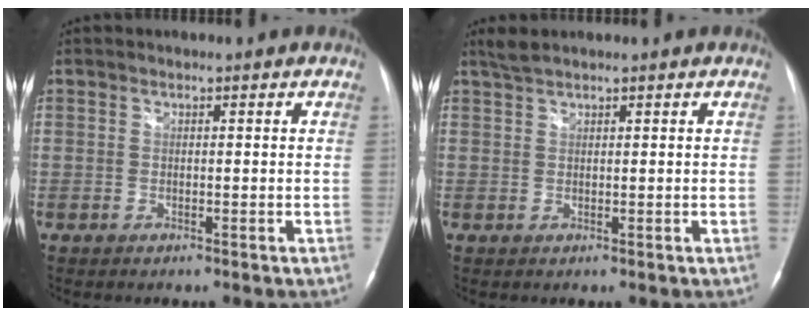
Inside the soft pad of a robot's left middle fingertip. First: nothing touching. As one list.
[{"total": 1.8, "force": [1.6, -0.1, 0.8], "torque": [-0.022, 0.012, 0.037]}]